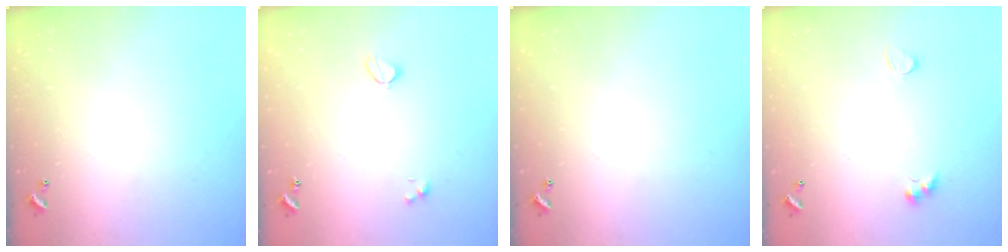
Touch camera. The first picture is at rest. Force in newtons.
{"total": 2.2, "press": 2.1, "slide": 0.6}
{"total": 0.0}
{"total": 2.8, "press": 2.7, "slide": 0.7}